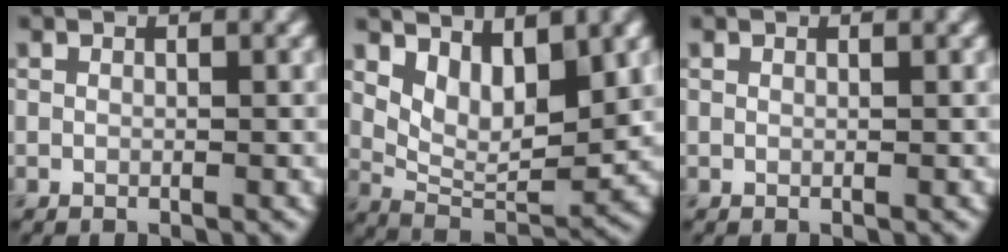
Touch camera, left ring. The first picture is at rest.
{"total": 5.6, "force": [2.5, 2.8, 4.1], "torque": [-0.071, -0.018, 0.049]}
{"total": 0.0}